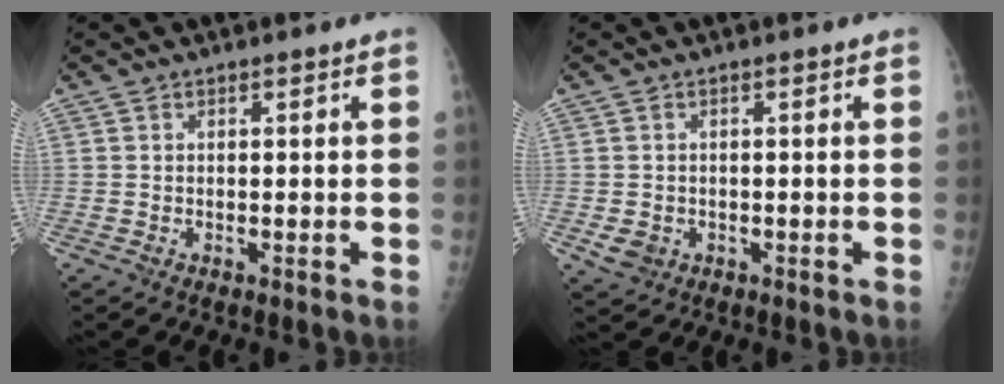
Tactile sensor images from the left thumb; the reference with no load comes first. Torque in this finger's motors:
{"motor_torque": [-0.07, 0.97, 0.31, 0.04, 0.00]}